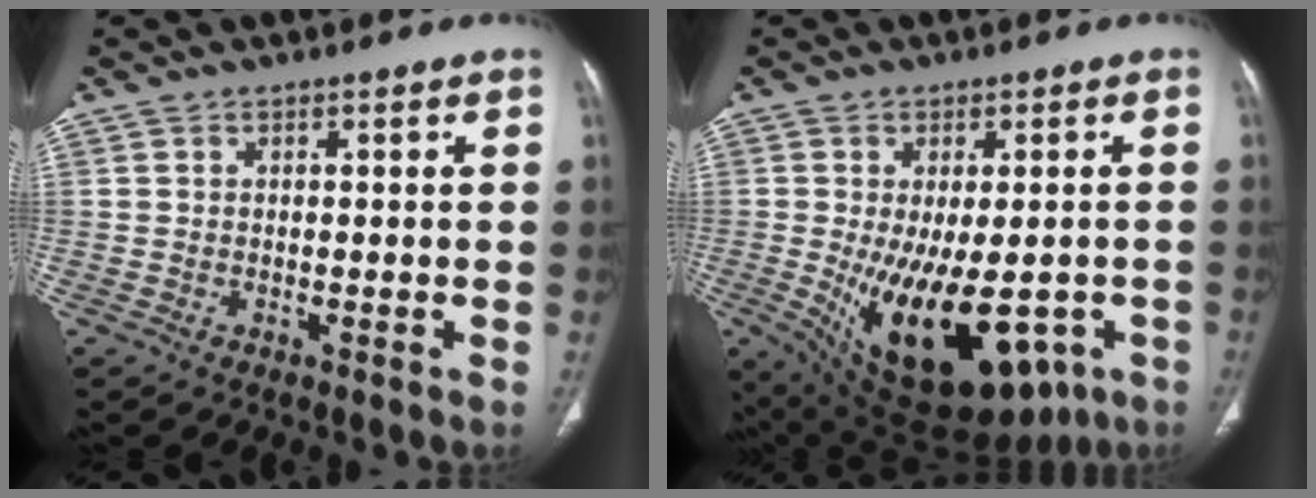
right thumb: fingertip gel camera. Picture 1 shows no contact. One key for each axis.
{"total": 21.6, "fx": -7.1, "fy": 11.0, "fz": 17.2, "tx": -0.244, "ty": -0.021, "tz": -0.077}